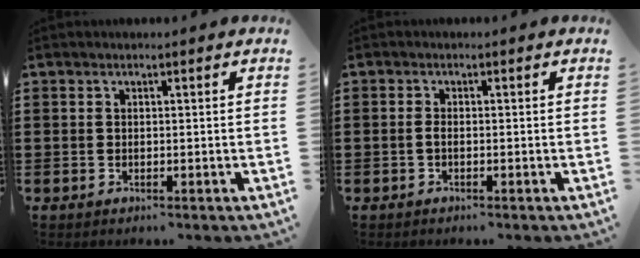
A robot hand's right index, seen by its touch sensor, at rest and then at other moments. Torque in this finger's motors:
{"motor_torque": [0.47, 1.37, 0.08, 0.04]}